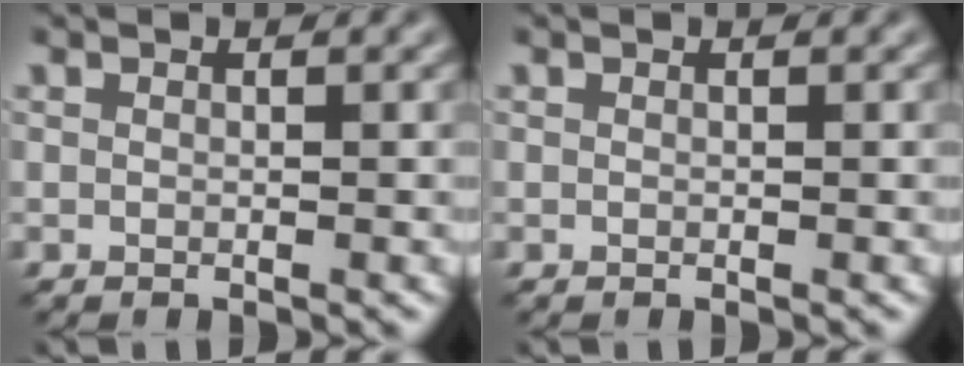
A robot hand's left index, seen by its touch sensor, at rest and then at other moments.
{"total": 0.0}